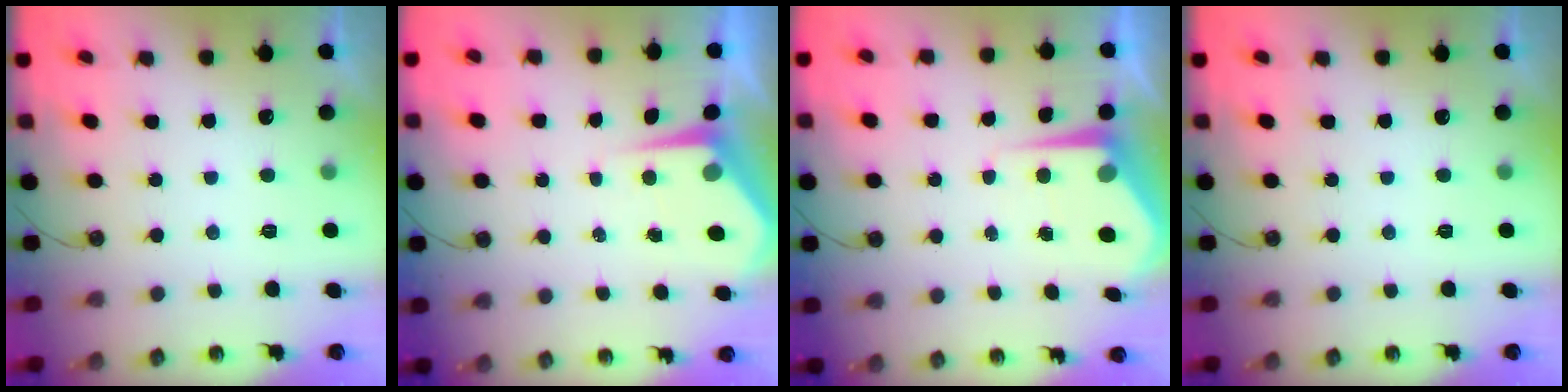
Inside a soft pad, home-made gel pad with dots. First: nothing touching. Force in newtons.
{"total": 5.0, "press": 5.0, "slide": 0.6}
{"total": 5.6, "press": 5.6, "slide": 0.2}
{"total": 0.0}